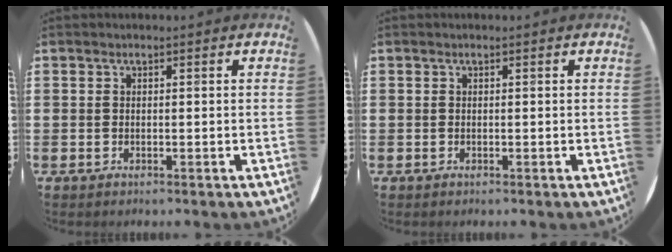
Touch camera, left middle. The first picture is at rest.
{"total": 0.0}